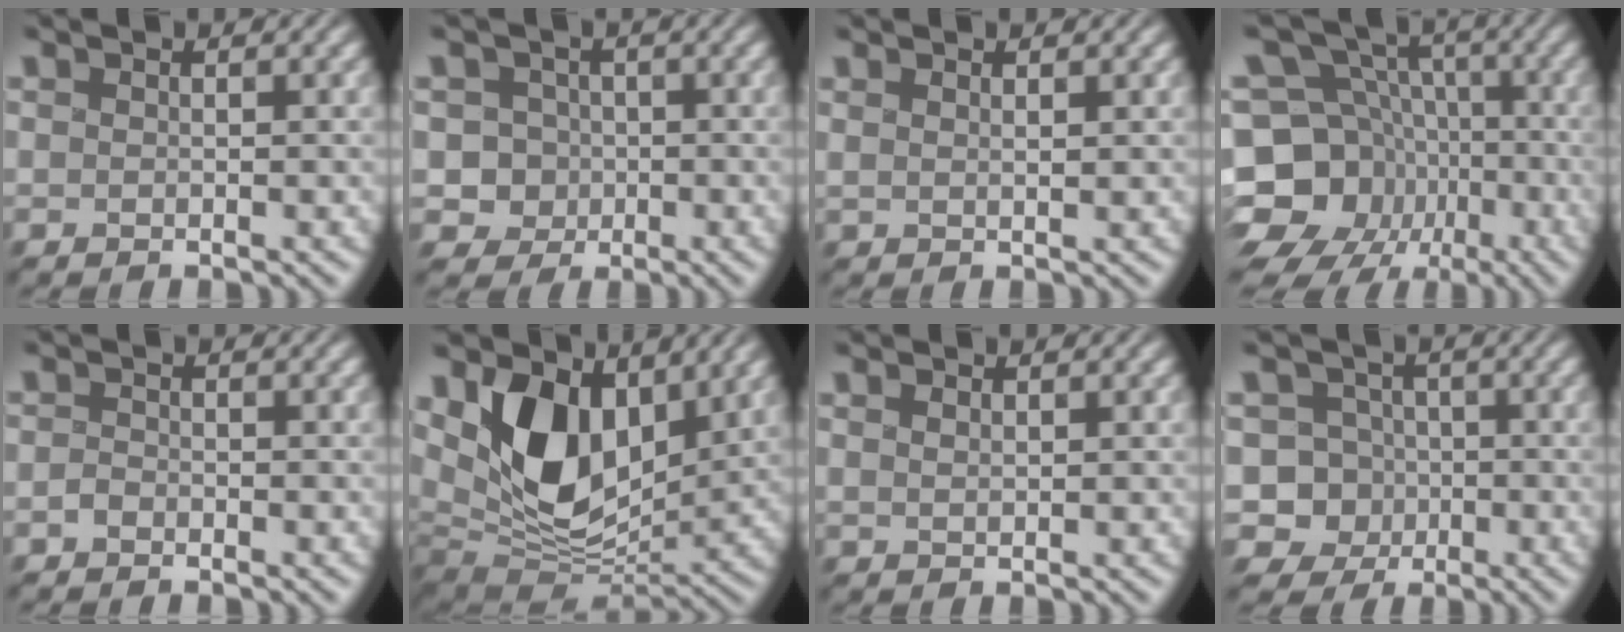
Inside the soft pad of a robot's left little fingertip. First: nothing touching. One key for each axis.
{"total": 3.2, "fx": -0.6, "fy": 3.0, "fz": 0.8, "tx": 0.004, "ty": 0.001, "tz": -0.020}
{"total": 0.8, "fx": 0.6, "fy": 0.1, "fz": 0.6, "tx": -0.009, "ty": 0.003, "tz": 0.005}
{"total": 14.8, "fx": -6.3, "fy": 11.8, "fz": 6.2, "tx": -0.134, "ty": -0.012, "tz": -0.117}
{"total": 1.1, "fx": -1.0, "fy": 0.5, "fz": 0.2, "tx": 0.000, "ty": -0.003, "tz": -0.025}
{"total": 10.3, "fx": 3.2, "fy": 6.6, "fz": 7.2, "tx": -0.139, "ty": -0.015, "tz": 0.049}
{"total": 0.7, "fx": 0.4, "fy": 0.3, "fz": 0.5, "tx": -0.012, "ty": -0.001, "tz": 0.006}
{"total": 6.4, "fx": -2.1, "fy": 5.7, "fz": 1.9, "tx": 0.001, "ty": 0.012, "tz": -0.073}